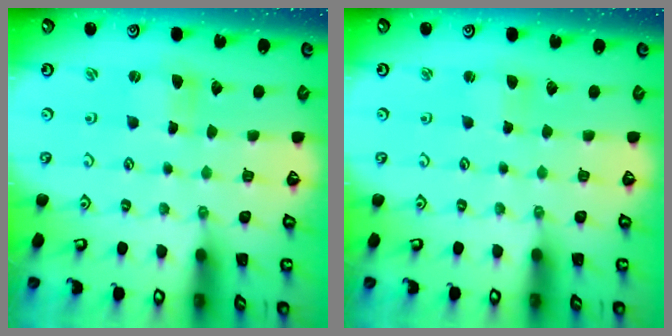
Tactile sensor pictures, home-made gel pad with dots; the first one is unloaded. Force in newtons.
{"total": 2.5, "press": 2.4, "slide": 0.4}